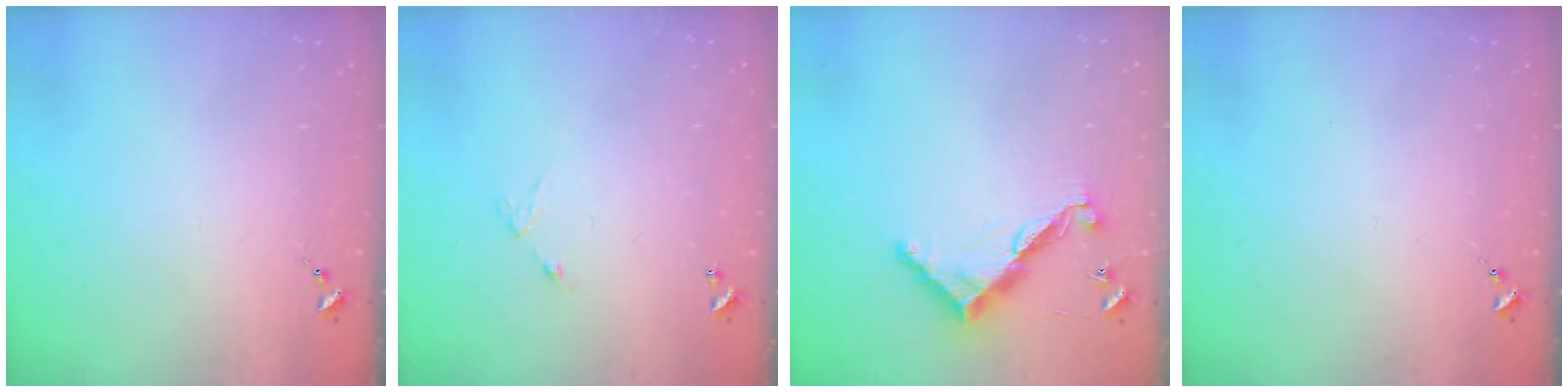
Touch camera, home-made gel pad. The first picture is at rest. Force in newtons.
{"total": 5.9, "press": 5.9, "slide": 0.4}
{"total": 10.9, "press": 10.9, "slide": 0.4}
{"total": 0.0}